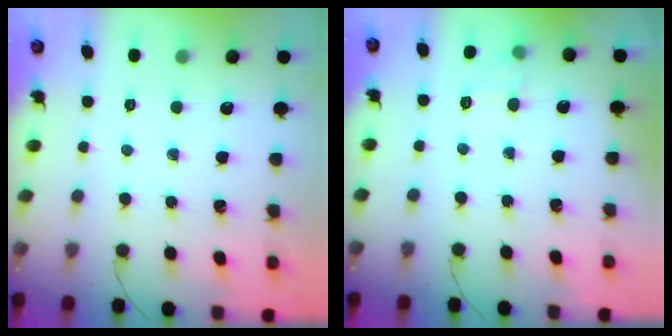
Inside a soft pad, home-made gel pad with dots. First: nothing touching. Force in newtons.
{"total": 5.0, "press": 4.5, "slide": 2.1}